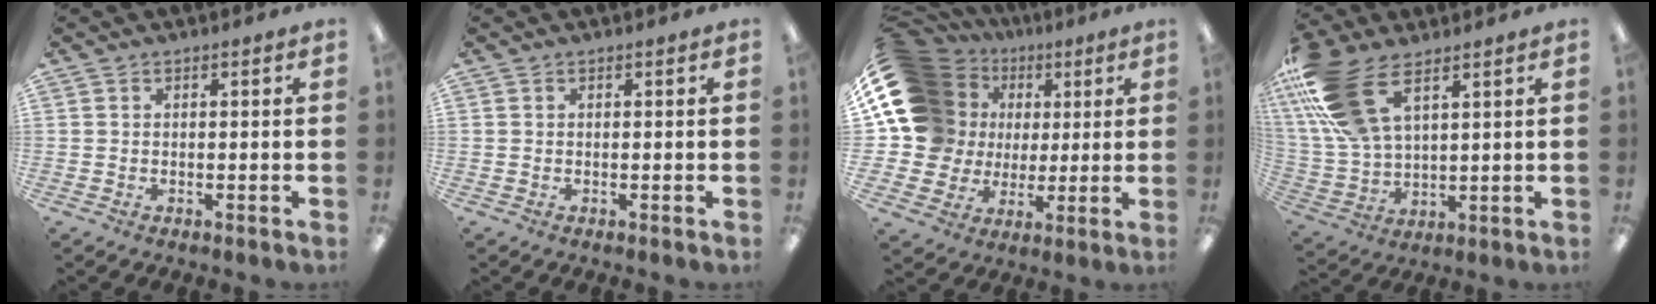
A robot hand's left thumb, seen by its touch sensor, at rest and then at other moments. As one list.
[{"total": 0.0}, {"total": 19.4, "force": [5.6, 16.8, 8.1], "torque": [-0.170, -0.029, 0.134]}, {"total": 19.1, "force": [9.7, 9.9, 13.1], "torque": [-0.301, -0.030, 0.175]}]